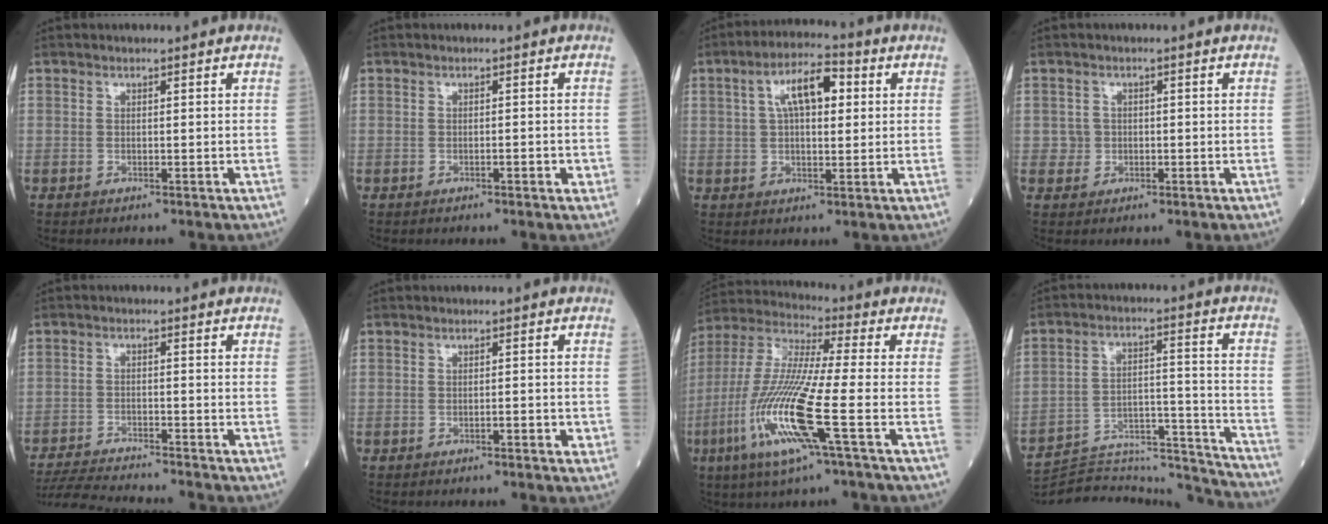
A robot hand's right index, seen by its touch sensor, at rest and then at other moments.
{"total": 1.2, "force": [-0.5, 0.3, 1.1], "torque": [-0.013, 0.002, -0.006]}
{"total": 8.7, "force": [2.5, 3.1, 7.7], "torque": [-0.138, 0.026, 0.039]}
{"total": 1.8, "force": [-0.2, 1.8, 0.2], "torque": [0.000, 0.005, -0.002]}
{"total": 10.0, "force": [-9.5, -0.7, 3.2], "torque": [-0.053, -0.015, -0.157]}
{"total": 1.5, "force": [-0.6, 0.4, 1.3], "torque": [-0.017, 0.002, -0.007]}
{"total": 16.6, "force": [-5.8, 0.4, 15.6], "torque": [-0.340, -0.022, -0.118]}
{"total": 23.1, "force": [-22.7, 1.3, 3.9], "torque": [-0.065, 0.023, -0.325]}